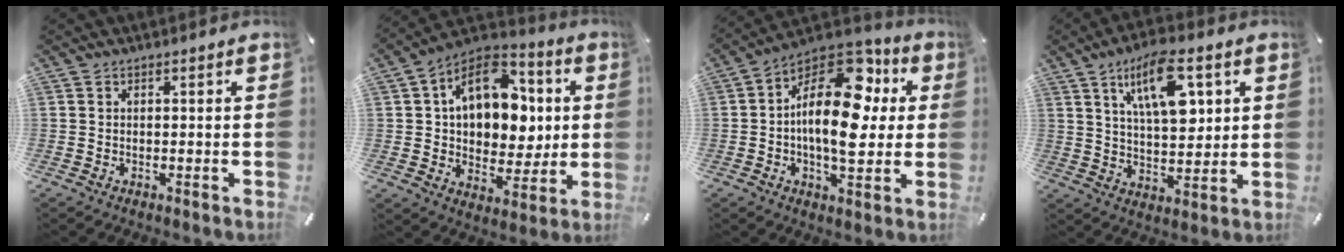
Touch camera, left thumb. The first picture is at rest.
{"total": 15.8, "force": [4.6, 12.2, 8.9], "torque": [-0.127, -0.019, 0.089]}
{"total": 19.7, "force": [3.4, 11.0, 16.0], "torque": [-0.268, -0.027, 0.055]}
{"total": 14.4, "force": [6.6, 6.8, 10.9], "torque": [-0.172, -0.013, 0.111]}